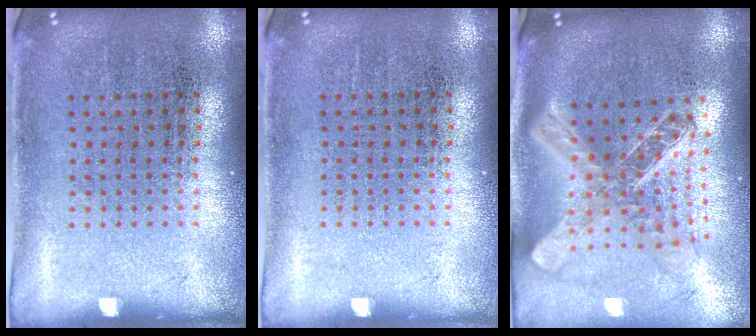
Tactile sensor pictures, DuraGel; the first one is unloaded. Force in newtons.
{"total": 0.0}
{"total": 2.6, "press": 2.0, "slide": 1.6}